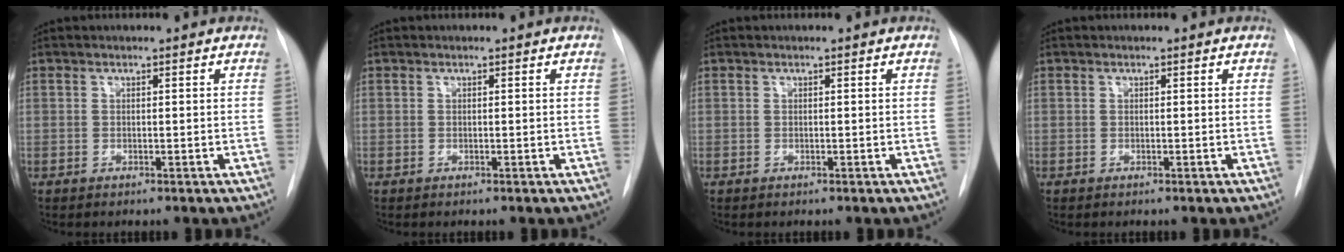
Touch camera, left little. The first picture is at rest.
{"total": 0.0}
{"total": 0.0}
{"total": 0.0}